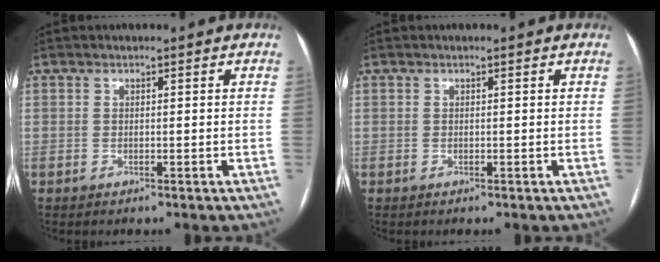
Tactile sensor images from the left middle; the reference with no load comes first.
{"total": 0.0}